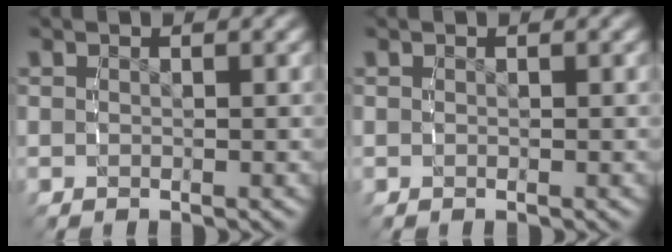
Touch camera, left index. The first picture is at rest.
{"total": 0.0}